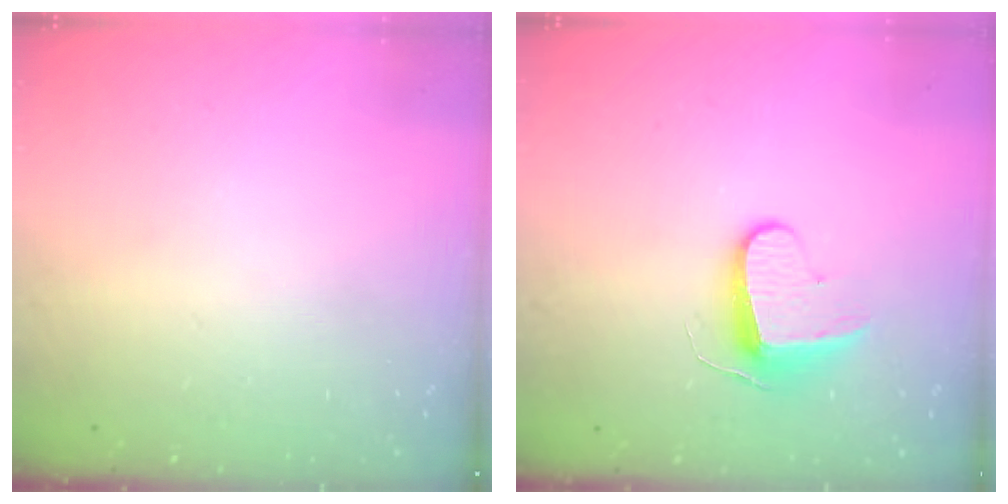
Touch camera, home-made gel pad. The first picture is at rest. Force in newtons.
{"total": 8.7, "press": 8.6, "slide": 0.5}